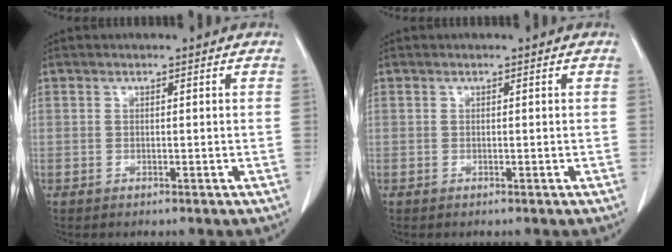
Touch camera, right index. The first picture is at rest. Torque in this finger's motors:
{"motor_torque": [0.00, 0.00, 0.05, 0.00]}